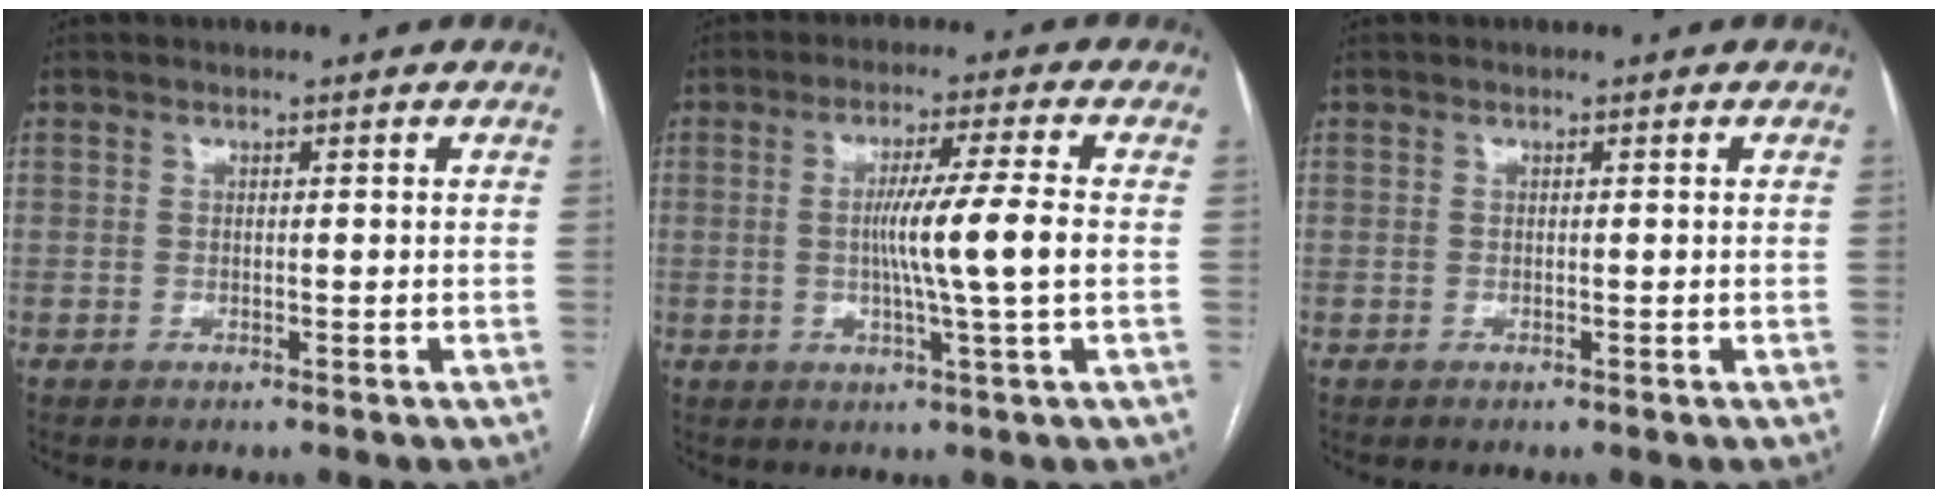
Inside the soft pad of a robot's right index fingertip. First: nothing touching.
{"total": 8.4, "force": [-0.3, -1.4, 8.3], "torque": [-0.144, -0.006, -0.005]}
{"total": 0.0}